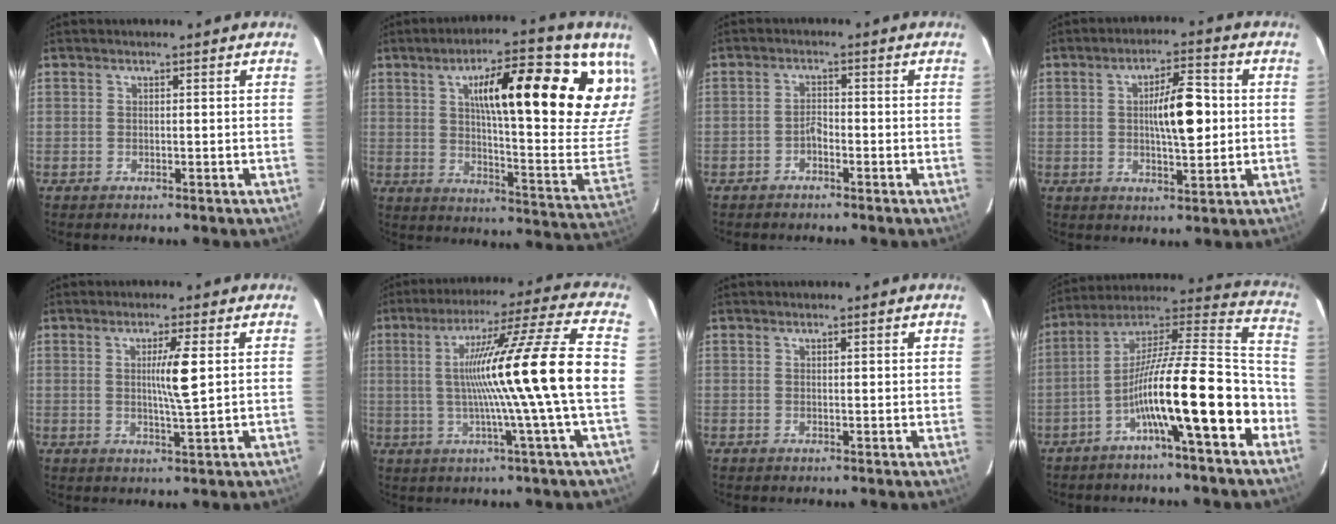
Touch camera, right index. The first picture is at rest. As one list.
[{"total": 25.1, "force": [11.2, 3.4, 22.3], "torque": [-0.265, 0.020, 0.159]}, {"total": 1.6, "force": [-1.0, 0.5, 1.1], "torque": [-0.017, 0.004, -0.020]}, {"total": 8.5, "force": [0.6, 2.1, 8.2], "torque": [-0.136, 0.011, 0.010]}, {"total": 5.2, "force": [1.0, -0.5, 5.0], "torque": [-0.088, -0.009, 0.017]}, {"total": 18.2, "force": [-0.4, -2.9, 18.0], "torque": [-0.279, 0.000, -0.018]}, {"total": 1.3, "force": [0.8, 0.2, 1.0], "torque": [-0.019, 0.002, 0.012]}, {"total": 18.2, "force": [-7.2, 1.3, 16.6], "torque": [-0.268, 0.019, -0.123]}]